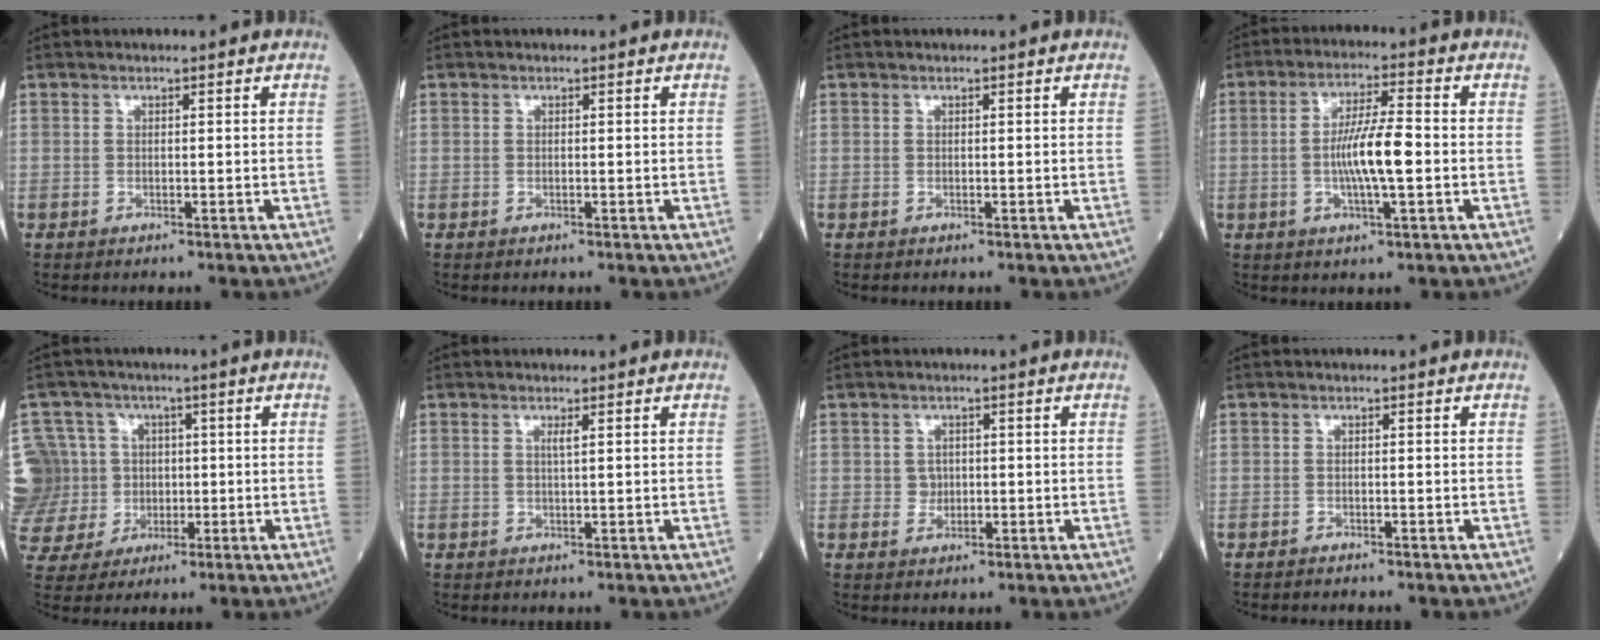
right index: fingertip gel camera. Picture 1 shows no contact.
{"total": 0.0}
{"total": 0.0}
{"total": 8.0, "force": [-1.0, 0.8, 7.9], "torque": [-0.150, 0.001, -0.022]}
{"total": 15.7, "force": [0.4, 14.5, 6.1], "torque": [-0.201, 0.043, 0.033]}
{"total": 0.9, "force": [0.4, -0.1, 0.8], "torque": [-0.019, -0.001, 0.007]}
{"total": 1.5, "force": [0.0, 1.3, 0.7], "torque": [-0.009, 0.002, 0.002]}
{"total": 1.0, "force": [-1.0, 0.0, 0.1], "torque": [-0.006, -0.003, -0.016]}